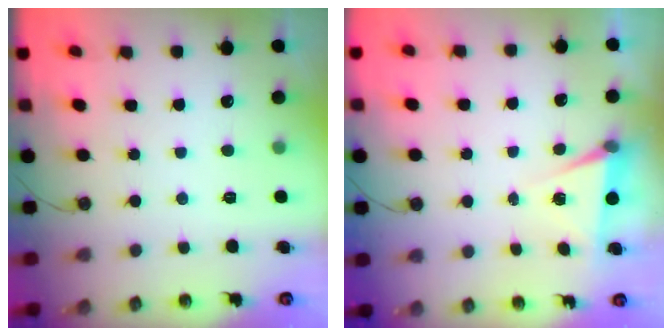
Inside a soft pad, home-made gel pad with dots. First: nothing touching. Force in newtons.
{"total": 5.0, "press": 2.3, "slide": 4.4}